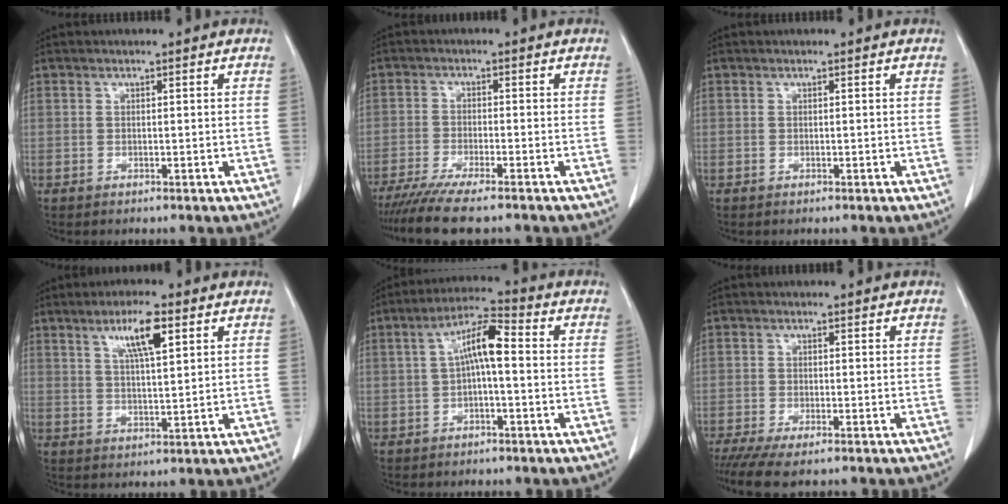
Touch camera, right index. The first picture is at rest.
{"total": 8.9, "force": [-7.4, 0.3, 5.0], "torque": [-0.074, -0.019, -0.119]}
{"total": 0.0}
{"total": 7.1, "force": [3.6, 1.0, 6.0], "torque": [-0.110, 0.004, 0.063]}
{"total": 7.0, "force": [0.3, 1.5, 6.9], "torque": [-0.129, 0.027, 0.002]}
{"total": 4.8, "force": [-3.6, 0.7, 3.1], "torque": [-0.051, -0.009, -0.061]}